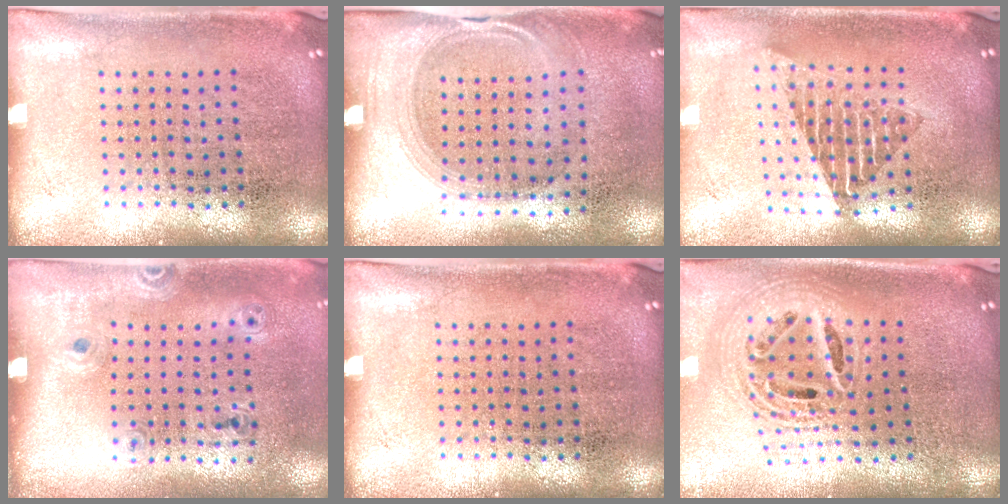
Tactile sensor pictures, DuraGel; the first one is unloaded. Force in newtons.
{"total": 1.5, "press": 1.3, "slide": 0.8}
{"total": 1.7, "press": 1.4, "slide": 1.0}
{"total": 1.2, "press": 0.9, "slide": 0.8}
{"total": 0.0}
{"total": 2.3, "press": 1.8, "slide": 1.4}